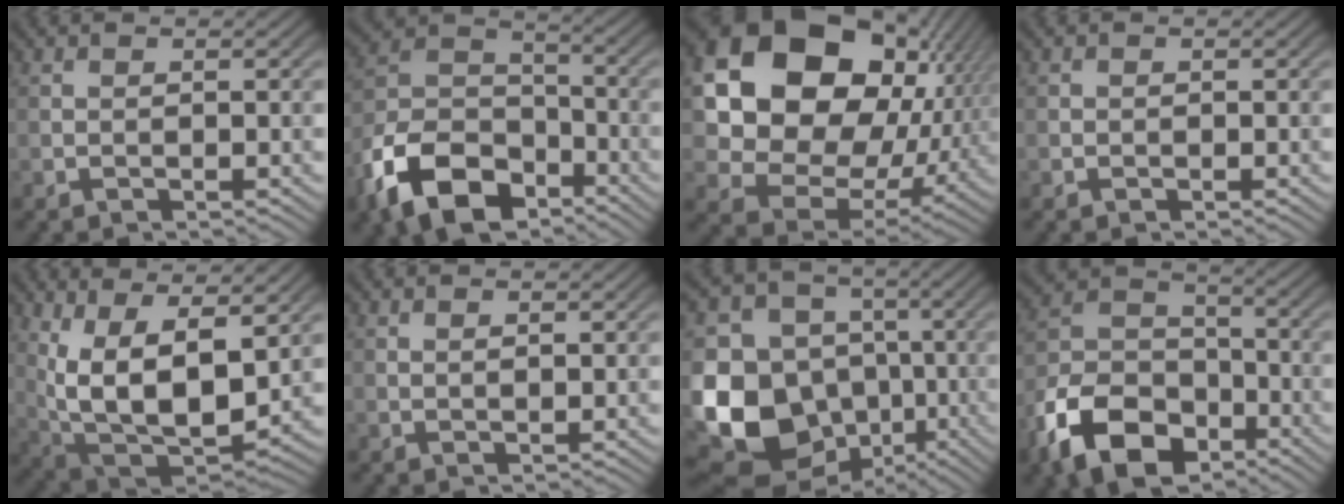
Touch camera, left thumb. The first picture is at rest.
{"total": 13.9, "force": [-8.3, 8.1, 7.7], "torque": [-0.184, -0.021, -0.176]}
{"total": 20.0, "force": [4.7, 15.4, 11.9], "torque": [-0.261, -0.015, 0.114]}
{"total": 0.6, "force": [-0.1, 0.6, 0.0], "torque": [0.004, -0.005, -0.005]}
{"total": 15.6, "force": [3.8, 8.0, 12.9], "torque": [-0.250, -0.018, 0.083]}
{"total": 1.0, "force": [0.6, 0.3, 0.6], "torque": [-0.015, -0.002, 0.013]}
{"total": 16.7, "force": [-4.4, 13.9, 8.2], "torque": [-0.218, -0.024, -0.085]}
{"total": 13.7, "force": [-7.8, 8.4, 7.4], "torque": [-0.184, -0.023, -0.166]}